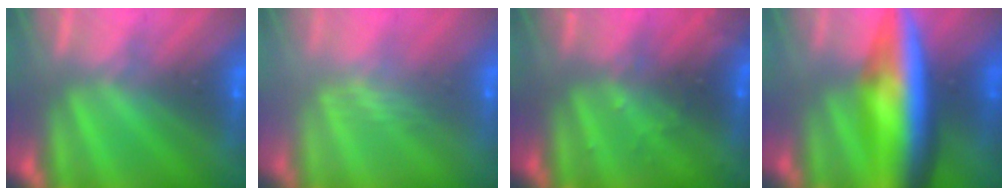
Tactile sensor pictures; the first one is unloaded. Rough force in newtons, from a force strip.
{"total": 2.4}
{"total": 2.9}
{"total": 7.8}